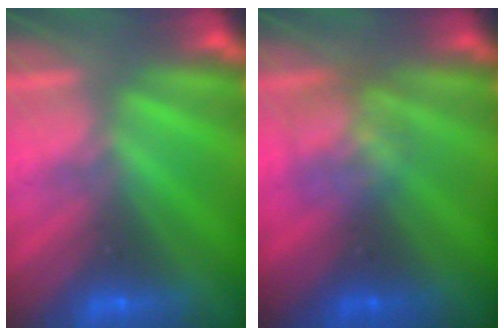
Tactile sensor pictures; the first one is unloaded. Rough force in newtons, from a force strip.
{"total": 2.7}